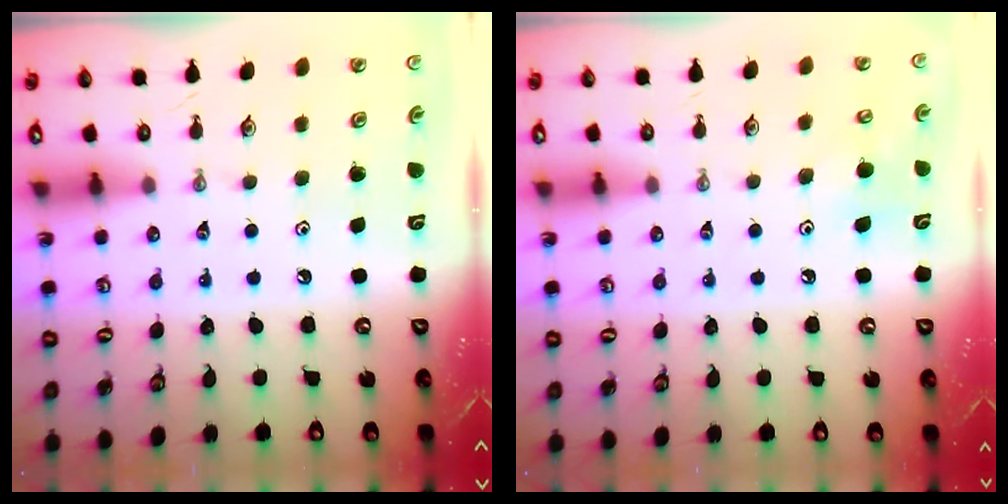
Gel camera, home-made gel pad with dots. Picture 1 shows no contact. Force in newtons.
{"total": 7.8, "press": 7.7, "slide": 1.5}